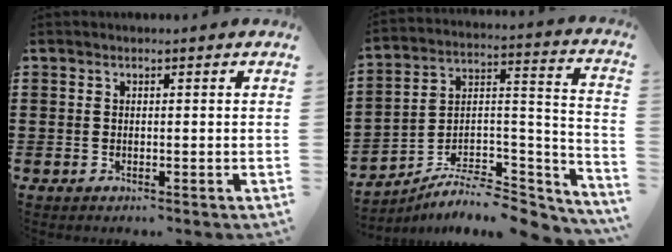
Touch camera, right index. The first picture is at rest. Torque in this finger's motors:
{"motor_torque": [1.30, 0.84, 0.22, 0.08]}